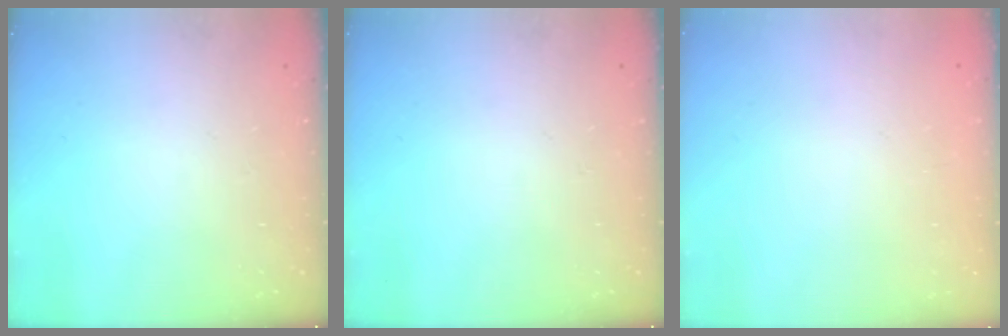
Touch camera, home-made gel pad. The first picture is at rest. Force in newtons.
{"total": 0.0}
{"total": 2.1, "press": 2.1, "slide": 0.1}